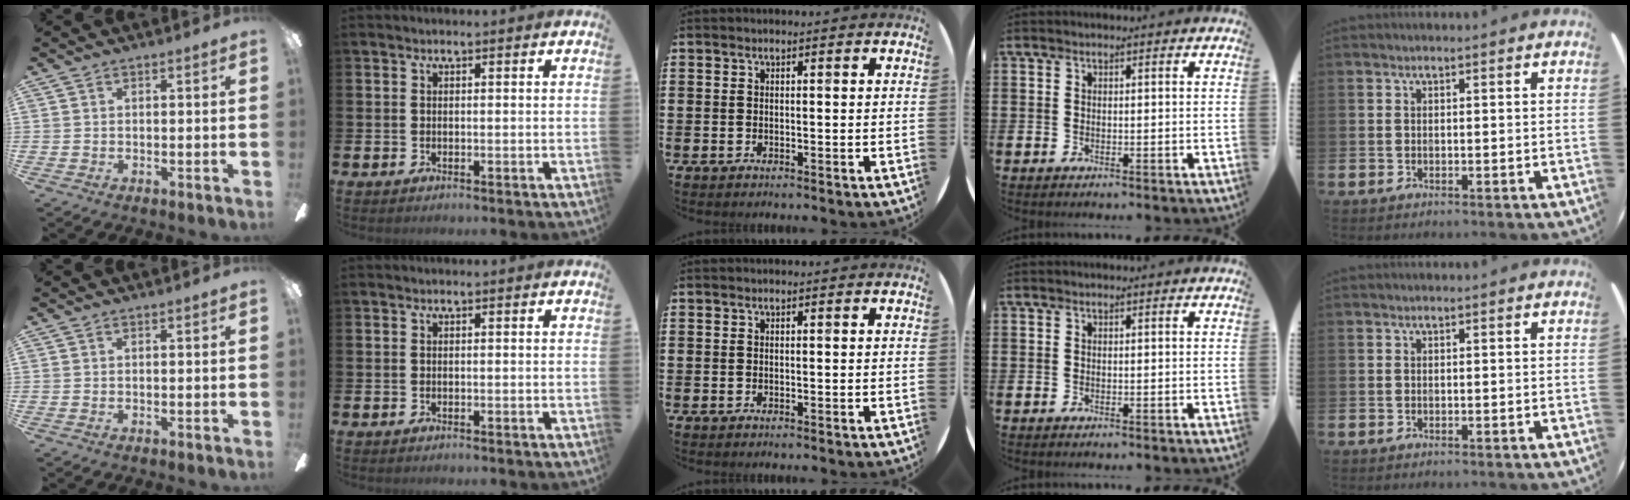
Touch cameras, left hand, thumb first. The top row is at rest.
{}